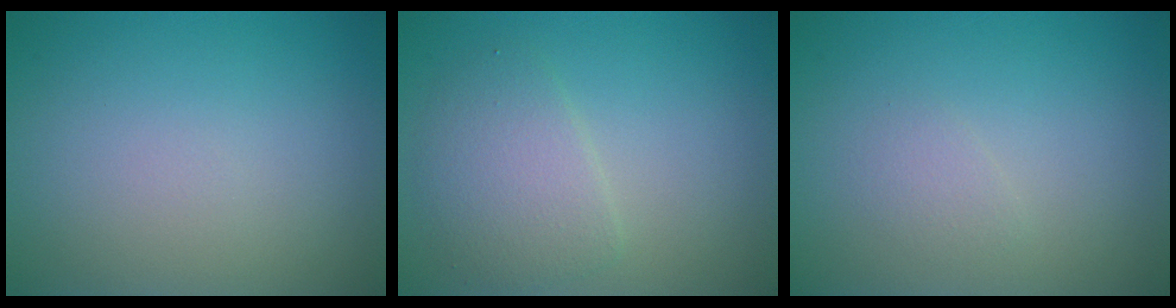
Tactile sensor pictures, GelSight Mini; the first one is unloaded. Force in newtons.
{"total": 3.4, "press": 3.4, "slide": 0.1}
{"total": 0.9, "press": 0.9, "slide": 0.0}